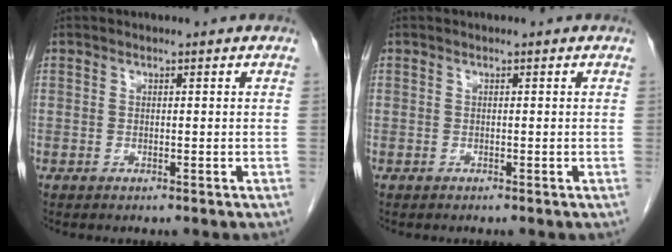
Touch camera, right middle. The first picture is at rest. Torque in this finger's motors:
{"motor_torque": [-0.08, 0.20, 0.00, 0.01]}